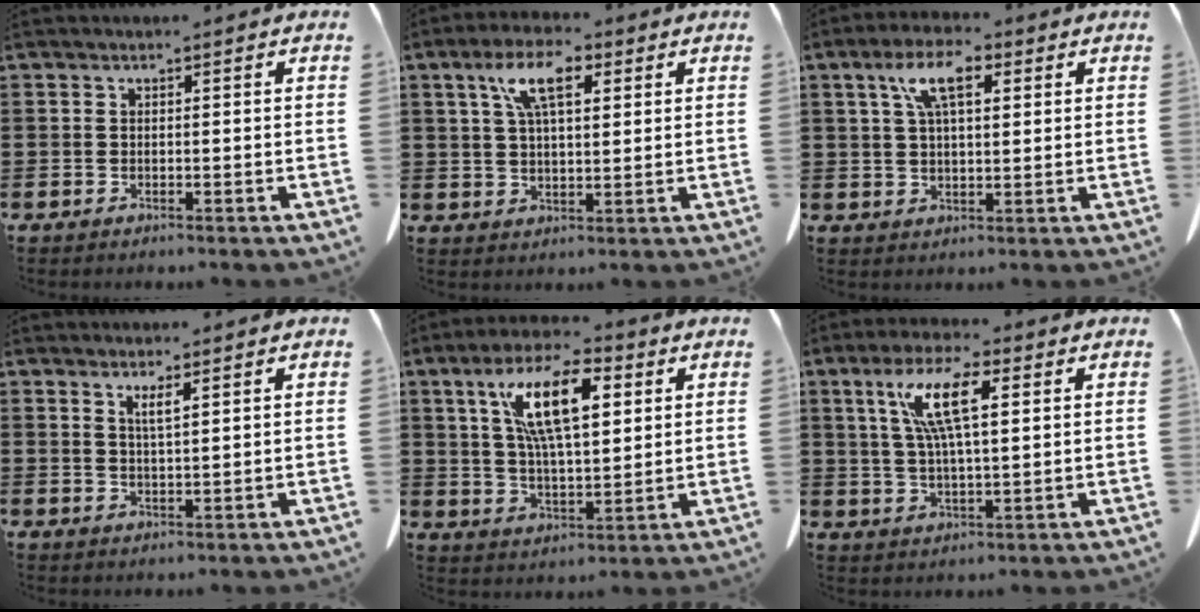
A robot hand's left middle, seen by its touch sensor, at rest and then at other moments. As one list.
[{"total": 8.0, "force": [3.7, 2.9, 6.4], "torque": [-0.130, 0.011, 0.062]}, {"total": 7.2, "force": [3.2, 2.6, 6.0], "torque": [-0.128, 0.013, 0.055]}, {"total": 2.3, "force": [1.5, 0.2, 1.8], "torque": [-0.038, -0.002, 0.028]}, {"total": 13.3, "force": [5.7, 4.5, 11.2], "torque": [-0.236, 0.001, 0.097]}, {"total": 9.8, "force": [3.8, 2.7, 8.6], "torque": [-0.183, 0.010, 0.064]}]